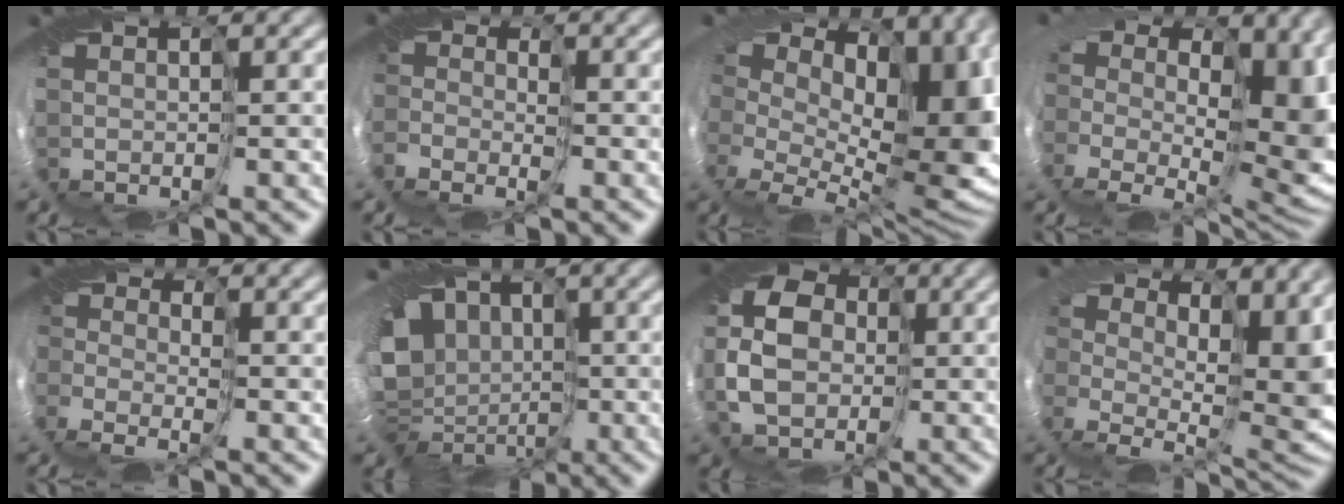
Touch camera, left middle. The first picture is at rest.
{"total": 3.0, "force": [-2.4, 1.8, -0.2], "torque": [0.029, -0.017, -0.052]}
{"total": 12.0, "force": [3.5, 8.0, 8.3], "torque": [-0.088, -0.004, 0.067]}
{"total": 10.7, "force": [0.2, 7.4, 7.7], "torque": [-0.088, -0.046, 0.010]}
{"total": 2.0, "force": [-1.8, 0.9, 0.3], "torque": [0.014, -0.026, -0.041]}
{"total": 10.2, "force": [-0.8, 8.2, 6.0], "torque": [-0.092, -0.027, -0.021]}
{"total": 7.0, "force": [-1.4, 5.0, 4.7], "torque": [-0.092, -0.005, -0.051]}
{"total": 6.6, "force": [2.0, 3.4, 5.3], "torque": [-0.059, -0.040, 0.037]}